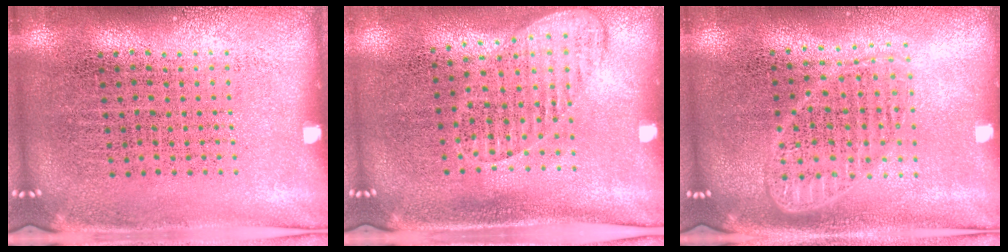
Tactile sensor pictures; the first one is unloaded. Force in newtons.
{"total": 1.4, "press": 1.2, "slide": 0.9}
{"total": 1.7, "press": 1.4, "slide": 0.9}